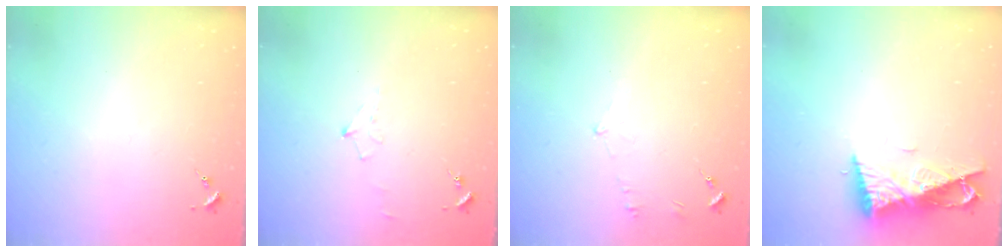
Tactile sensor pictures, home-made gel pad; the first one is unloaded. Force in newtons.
{"total": 5.2, "press": 5.2, "slide": 0.6}
{"total": 4.5, "press": 4.2, "slide": 1.4}
{"total": 9.7, "press": 9.7, "slide": 0.7}